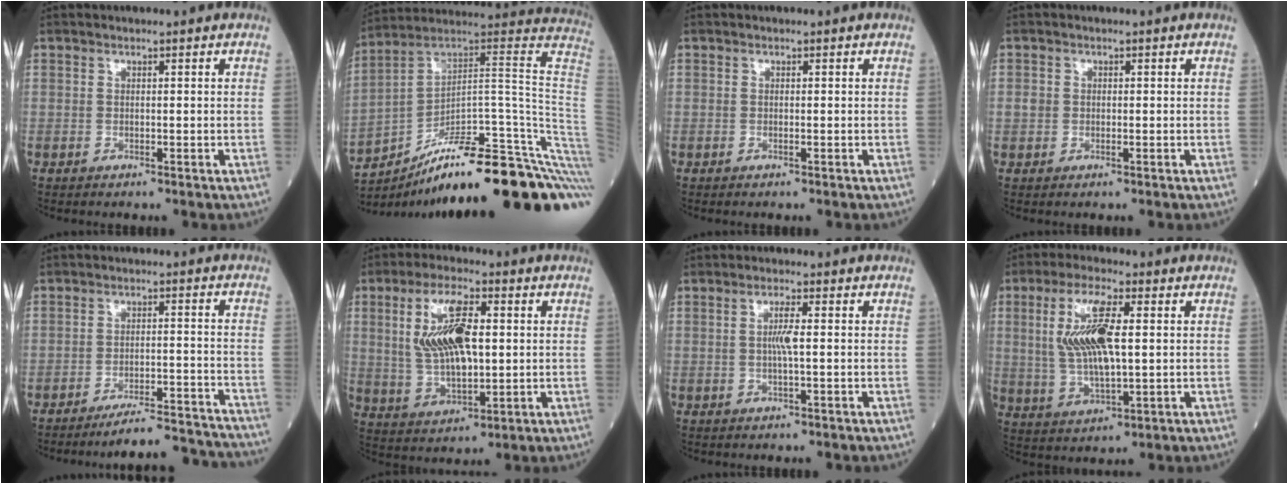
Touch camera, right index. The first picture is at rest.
{"total": 31.7, "force": [-21.2, 2.3, 23.4], "torque": [-0.196, 0.024, -0.303]}
{"total": 0.0}
{"total": 1.6, "force": [0.0, 1.3, 0.9], "torque": [-0.020, 0.004, 0.001]}
{"total": 12.4, "force": [-12.2, 0.1, 2.5], "torque": [-0.015, 0.014, -0.168]}
{"total": 11.9, "force": [2.2, 4.3, 10.9], "torque": [-0.226, 0.009, 0.046]}
{"total": 2.9, "force": [0.1, 0.1, 2.9], "torque": [-0.056, -0.001, 0.001]}
{"total": 11.1, "force": [1.9, 2.9, 10.5], "torque": [-0.222, 0.005, 0.040]}